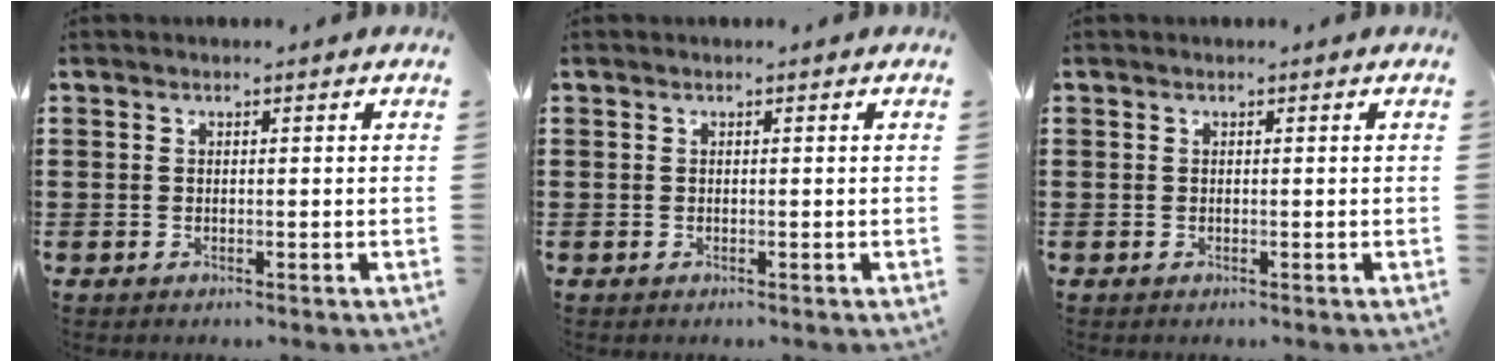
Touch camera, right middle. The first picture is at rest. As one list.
[{"total": 0.0}, {"total": 0.0}]